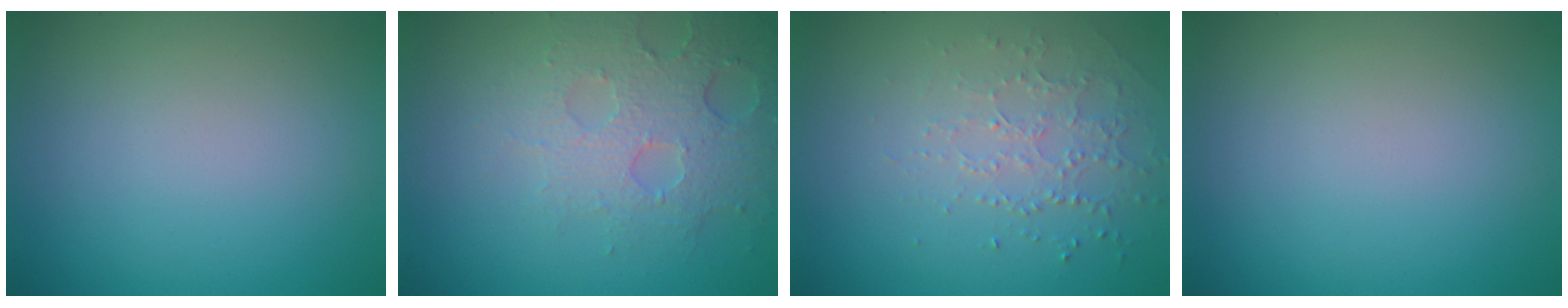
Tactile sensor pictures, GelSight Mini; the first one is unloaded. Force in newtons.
{"total": 3.8, "press": 3.8, "slide": 0.7}
{"total": 1.5, "press": 1.2, "slide": 0.9}
{"total": 0.0}